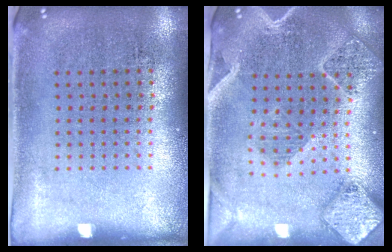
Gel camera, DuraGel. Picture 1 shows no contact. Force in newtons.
{"total": 2.4, "press": 2.2, "slide": 0.8}